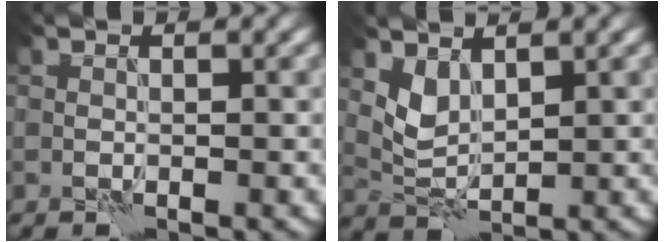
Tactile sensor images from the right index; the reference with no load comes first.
{"total": 2.4, "force": [1.7, 1.1, 1.3], "torque": [-0.032, -0.008, 0.040]}